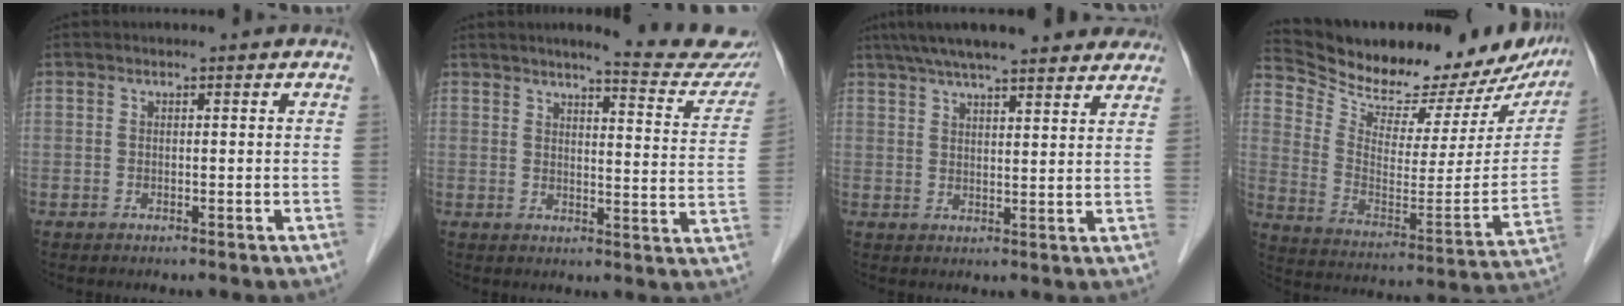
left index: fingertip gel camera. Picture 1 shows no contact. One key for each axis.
{"total": 13.5, "fx": 12.4, "fy": 0.7, "fz": 5.3, "tx": -0.052, "ty": -0.049, "tz": 0.128}
{"total": 17.9, "fx": 15.0, "fy": 3.0, "fz": 9.3, "tx": -0.146, "ty": 0.044, "tz": 0.203}
{"total": 25.5, "fx": 23.1, "fy": 6.4, "fz": 8.6, "tx": -0.139, "ty": -0.060, "tz": 0.319}